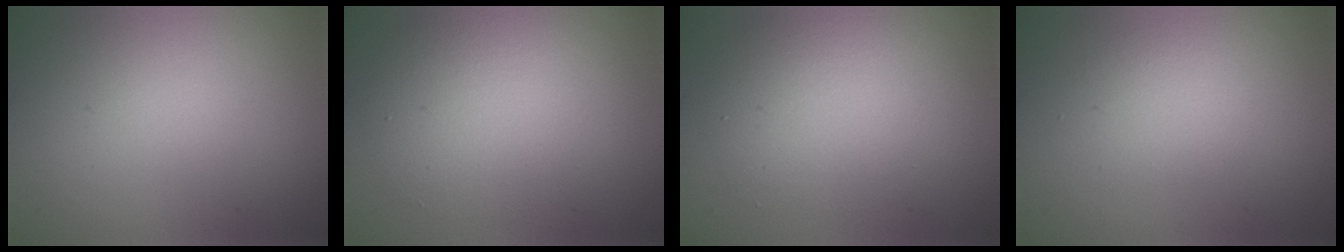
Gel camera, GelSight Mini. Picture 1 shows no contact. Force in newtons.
{"total": 5.7, "press": 5.7, "slide": 0.4}
{"total": 4.9, "press": 4.9, "slide": 0.4}
{"total": 1.7, "press": 1.7, "slide": 0.1}